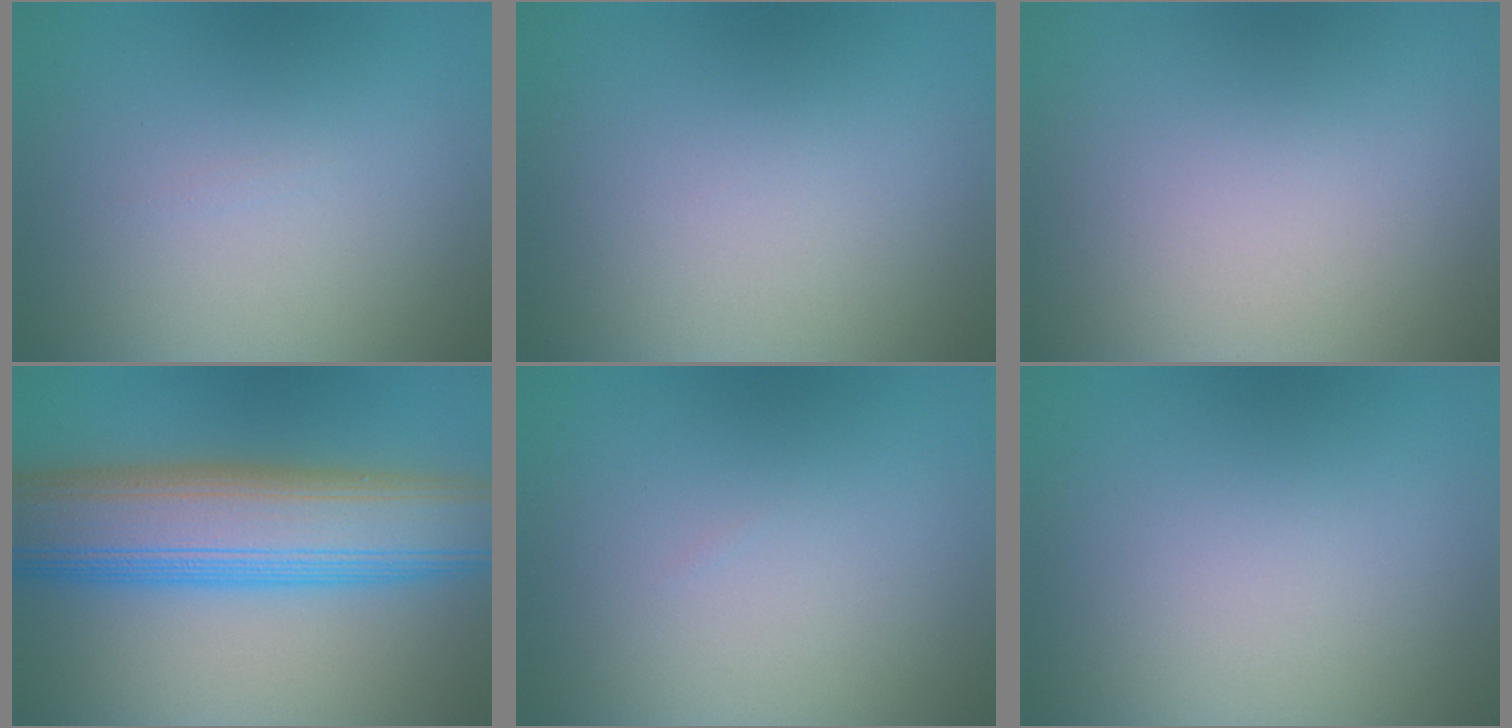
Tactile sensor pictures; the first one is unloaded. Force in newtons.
{"total": 0.0}
{"total": 0.0}
{"total": 12.0, "press": 12.0, "slide": 0.2}
{"total": 0.0}
{"total": 0.0}